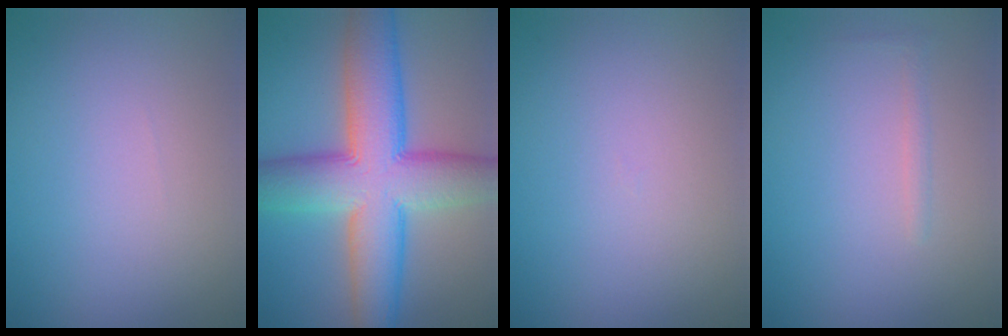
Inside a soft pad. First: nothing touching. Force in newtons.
{"total": 11.8, "press": 11.8, "slide": 0.3}
{"total": 0.0}
{"total": 0.7, "press": 0.7, "slide": 0.0}